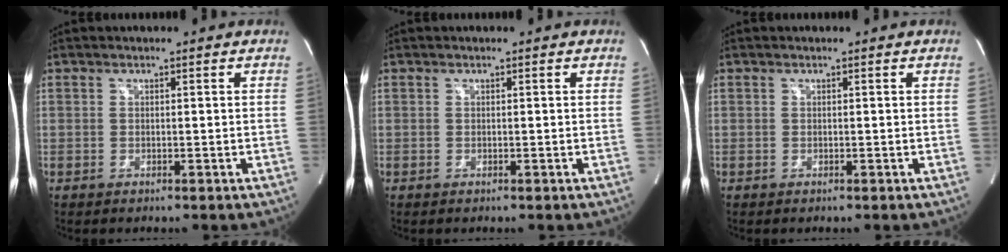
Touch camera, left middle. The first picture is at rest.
{"total": 0.0}
{"total": 0.0}